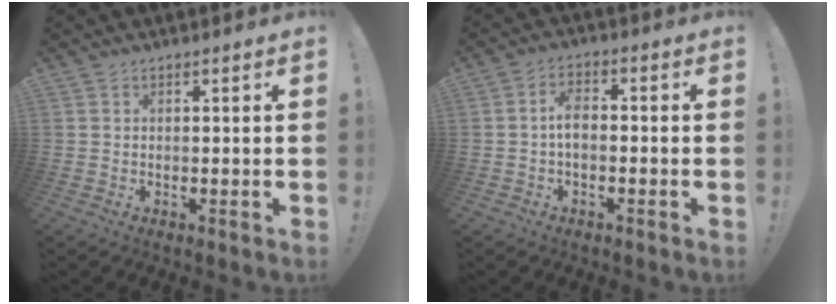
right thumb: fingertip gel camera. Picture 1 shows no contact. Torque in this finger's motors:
{"motor_torque": [0.38, 0.39, 0.25, -0.25, 0.05]}